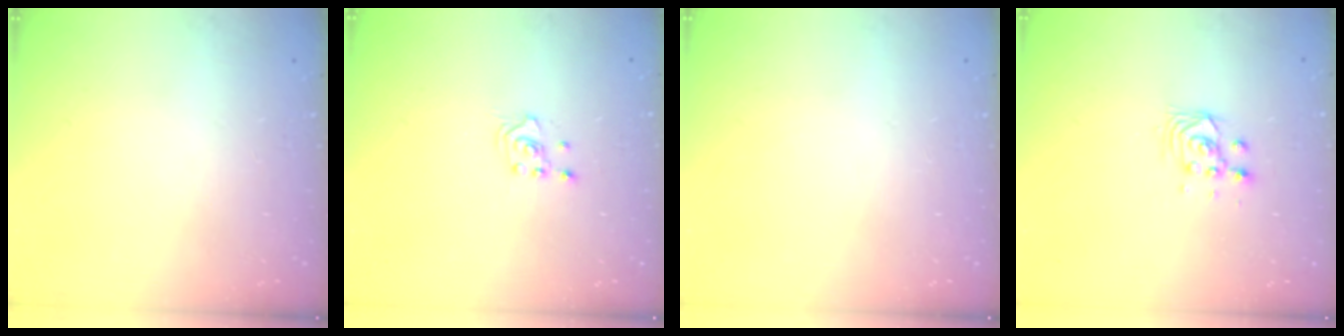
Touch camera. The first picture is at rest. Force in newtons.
{"total": 1.6, "press": 1.5, "slide": 0.2}
{"total": 0.0}
{"total": 2.8, "press": 2.8, "slide": 0.2}